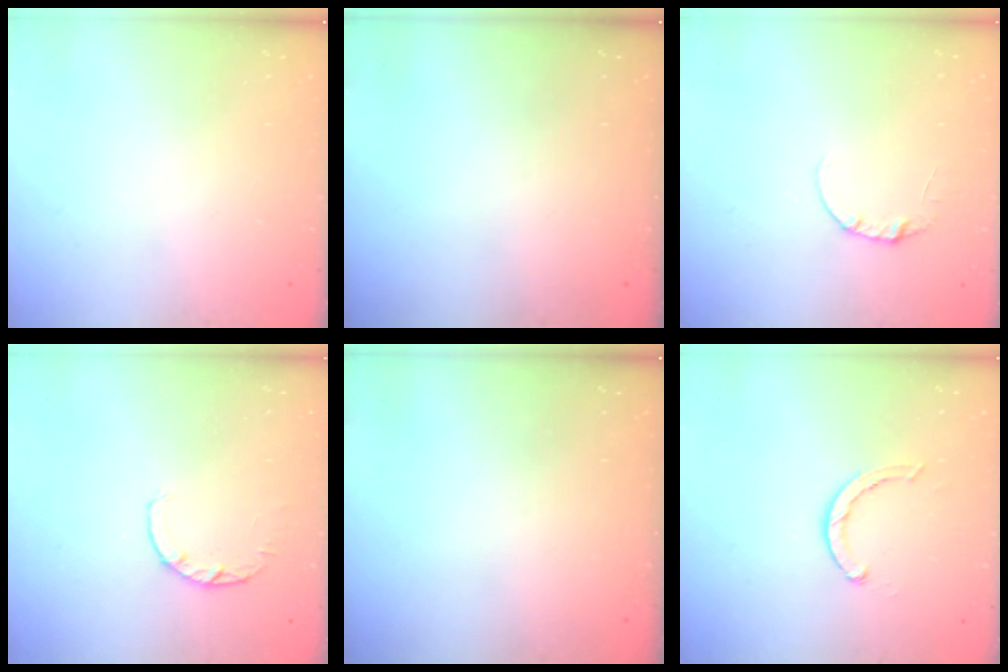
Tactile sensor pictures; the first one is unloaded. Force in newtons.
{"total": 0.0}
{"total": 3.3, "press": 3.3, "slide": 0.4}
{"total": 2.8, "press": 2.7, "slide": 0.5}
{"total": 0.0}
{"total": 3.5, "press": 3.4, "slide": 0.7}